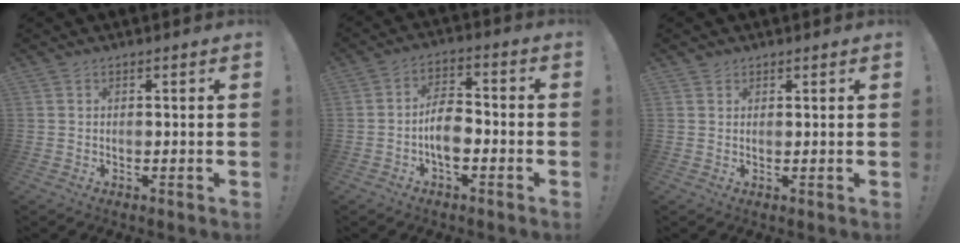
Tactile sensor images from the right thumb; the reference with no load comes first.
{"total": 8.1, "force": [-2.7, 4.7, 6.0], "torque": [-0.113, 0.014, -0.046]}
{"total": 1.2, "force": [0.9, 0.7, 0.2], "torque": [-0.002, -0.001, 0.018]}